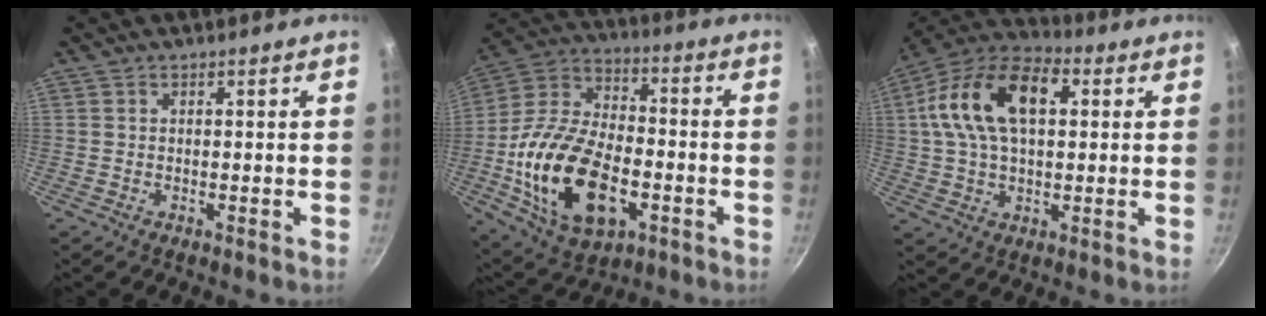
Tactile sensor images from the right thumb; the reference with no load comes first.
{"total": 24.1, "force": [-6.1, 14.2, 18.5], "torque": [-0.338, 0.029, -0.106]}
{"total": 18.0, "force": [3.7, 10.6, 14.1], "torque": [-0.240, 0.026, 0.048]}